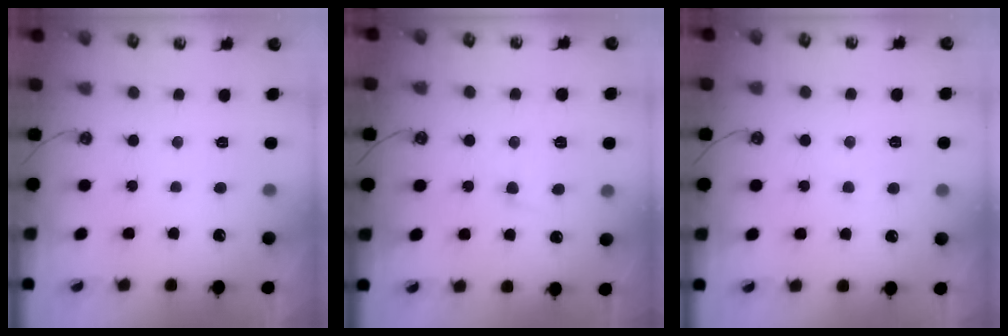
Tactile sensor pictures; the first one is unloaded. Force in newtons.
{"total": 1.7, "press": 1.5, "slide": 0.9}
{"total": 1.9, "press": 1.8, "slide": 0.5}